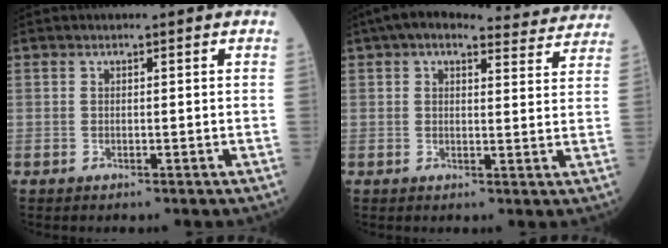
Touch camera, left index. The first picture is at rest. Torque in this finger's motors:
{"motor_torque": [0.99, -1.14, 0.38, 0.06]}